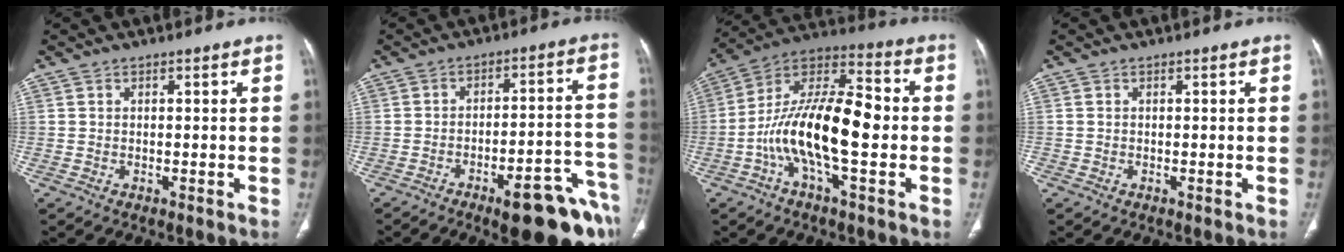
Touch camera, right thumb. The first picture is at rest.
{"total": 16.8, "force": [-10.2, 4.1, 12.7], "torque": [-0.100, 0.071, -0.136]}
{"total": 18.3, "force": [-3.1, 7.0, 16.6], "torque": [-0.295, 0.042, -0.062]}
{"total": 0.0}